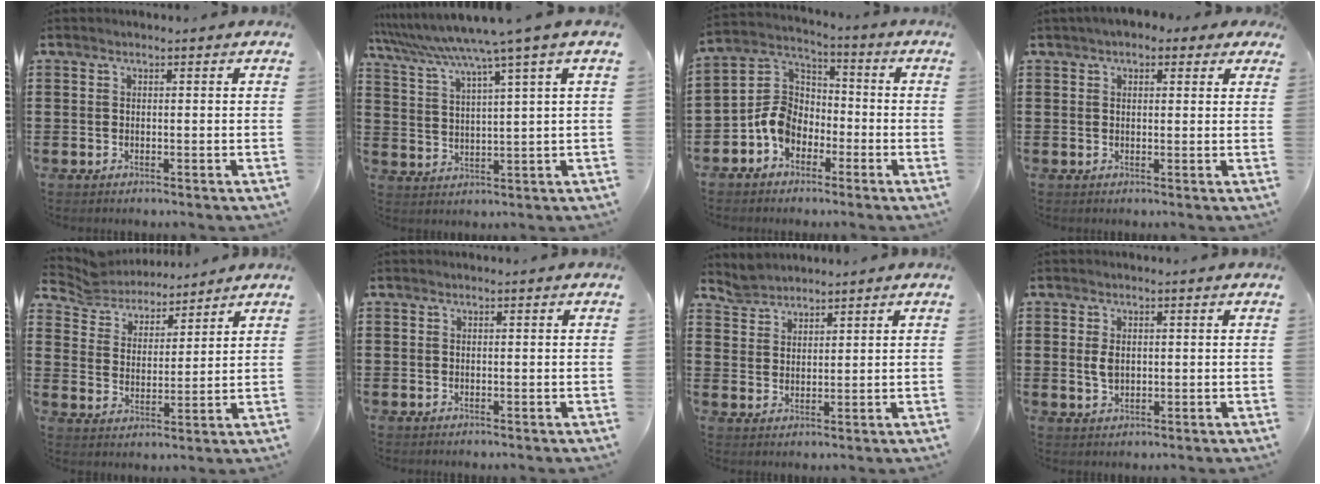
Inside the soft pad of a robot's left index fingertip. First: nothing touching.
{"total": 5.6, "force": [4.2, -0.9, 3.6], "torque": [-0.087, -0.034, 0.065]}
{"total": 8.2, "force": [-4.0, 6.4, 3.4], "torque": [-0.108, 0.016, -0.086]}
{"total": 2.3, "force": [1.3, 1.8, 0.8], "torque": [-0.016, 0.008, 0.020]}
{"total": 5.9, "force": [5.7, 1.7, 0.2], "torque": [-0.037, -0.032, 0.100]}
{"total": 0.0}
{"total": 3.5, "force": [3.3, 1.1, -0.3], "torque": [-0.006, -0.003, 0.066]}
{"total": 2.8, "force": [0.2, 1.8, 2.1], "torque": [-0.060, 0.000, -0.001]}